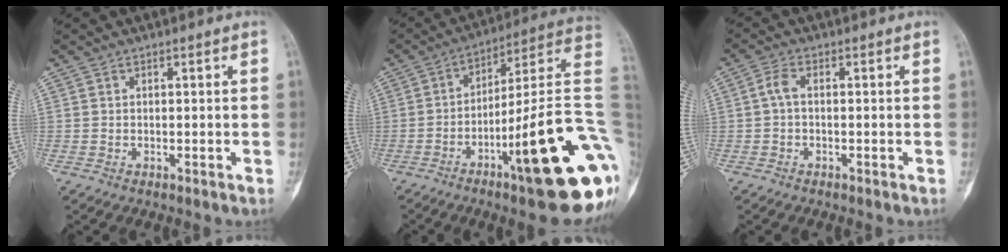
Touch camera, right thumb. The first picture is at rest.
{"total": 25.0, "force": [-8.0, 4.2, 23.3], "torque": [-0.259, 0.047, -0.114]}
{"total": 2.5, "force": [-0.2, 1.2, 2.2], "torque": [-0.048, 0.005, -0.010]}